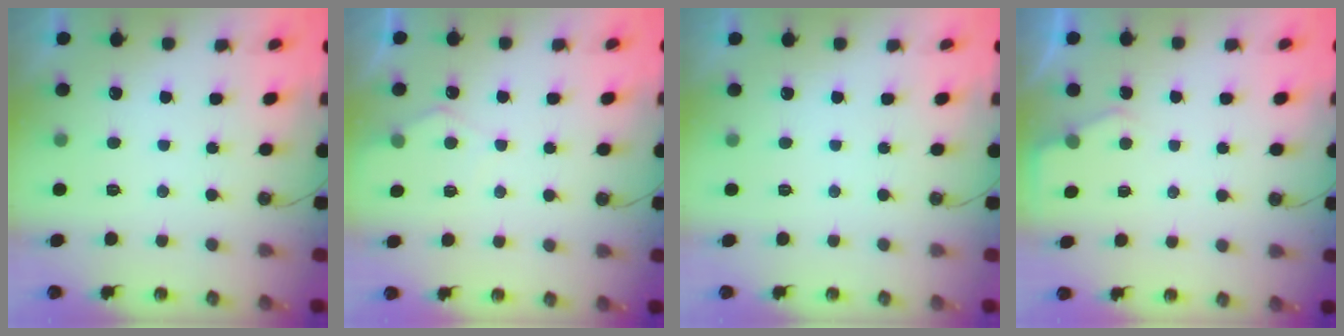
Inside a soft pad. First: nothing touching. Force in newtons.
{"total": 4.9, "press": 4.9, "slide": 0.6}
{"total": 0.0}
{"total": 2.8, "press": 2.7, "slide": 0.4}